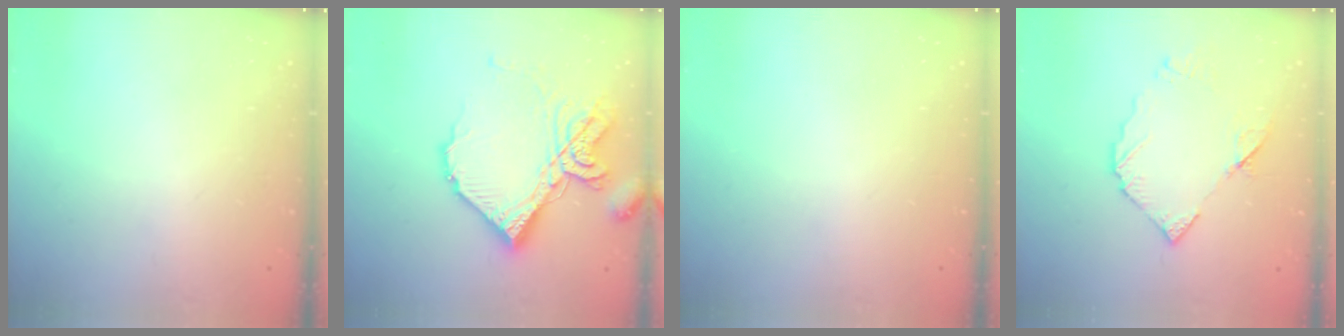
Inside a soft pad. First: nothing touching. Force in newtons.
{"total": 19.3, "press": 19.2, "slide": 1.9}
{"total": 0.0}
{"total": 9.6, "press": 9.5, "slide": 1.0}